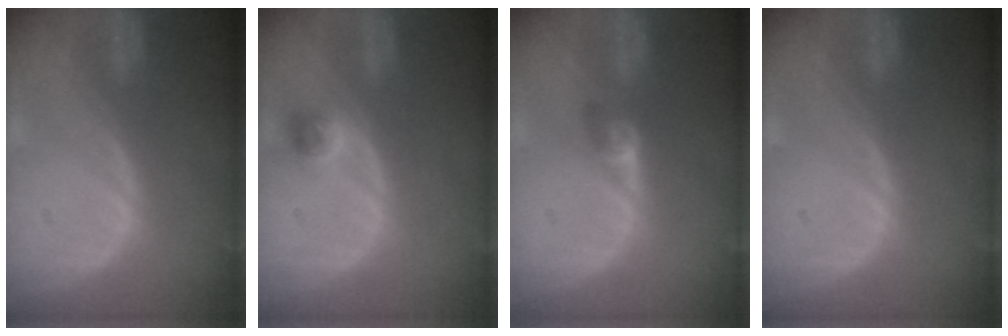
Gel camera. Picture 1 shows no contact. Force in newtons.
{"total": 2.3, "press": 2.0, "slide": 1.1}
{"total": 2.9, "press": 2.4, "slide": 1.5}
{"total": 0.0}